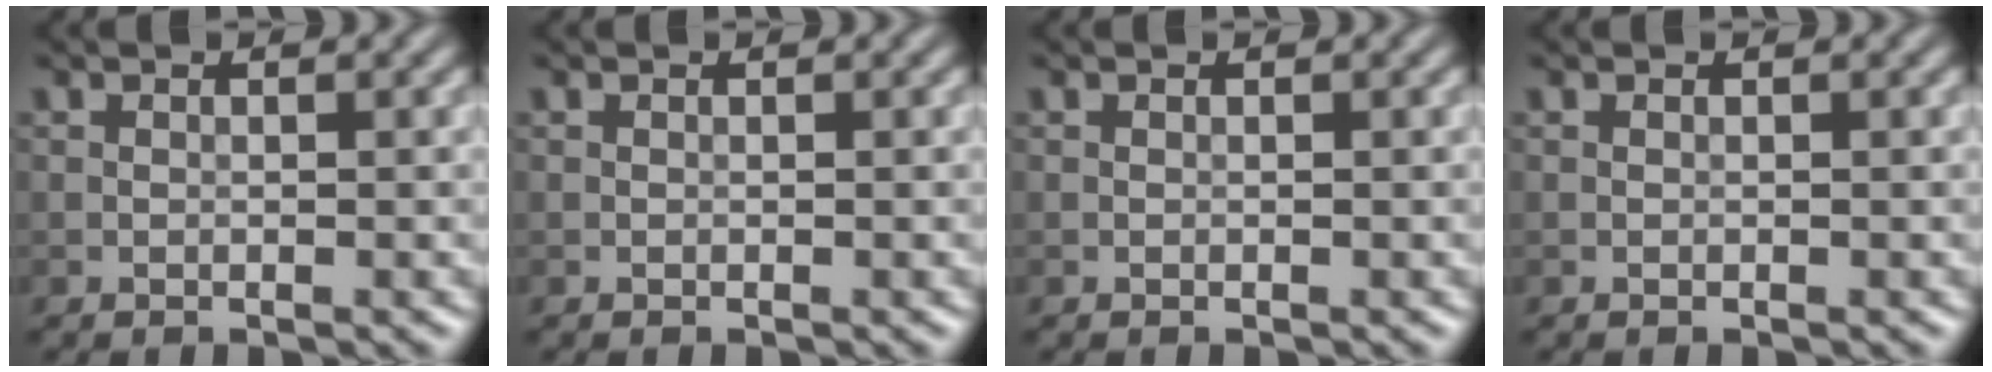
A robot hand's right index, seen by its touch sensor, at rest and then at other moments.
{"total": 0.0}
{"total": 0.0}
{"total": 0.0}